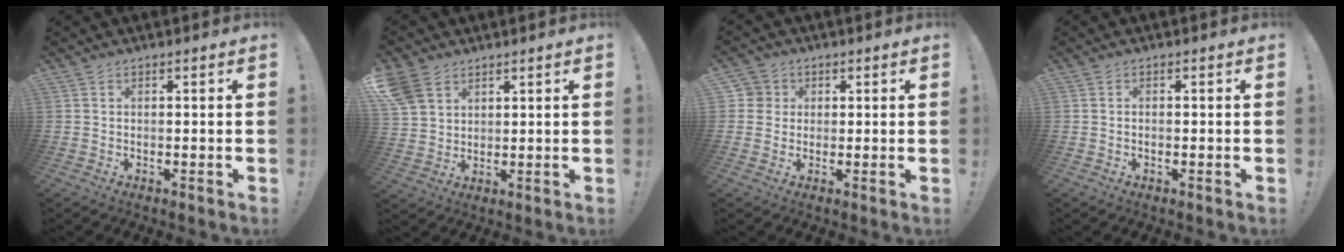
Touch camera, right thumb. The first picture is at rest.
{"total": 7.7, "force": [4.7, 5.3, 3.0], "torque": [-0.070, -0.016, 0.097]}
{"total": 4.0, "force": [0.8, 3.9, 0.7], "torque": [-0.009, 0.001, 0.014]}
{"total": 0.7, "force": [-0.4, 0.2, 0.4], "torque": [-0.015, 0.003, -0.006]}